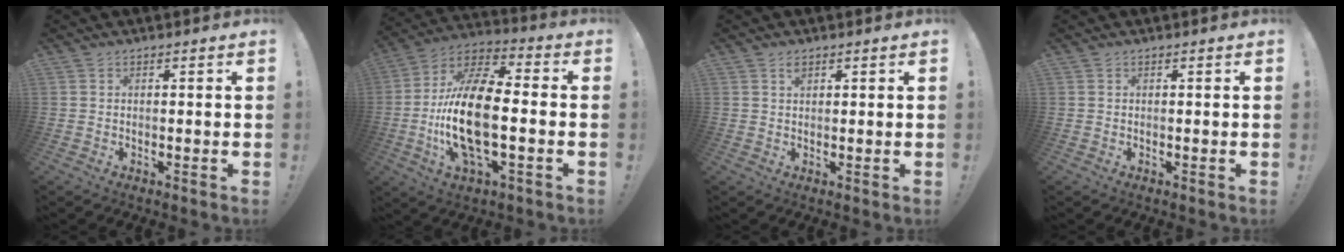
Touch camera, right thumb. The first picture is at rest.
{"total": 20.7, "force": [-3.1, 9.0, 18.4], "torque": [-0.366, 0.011, -0.052]}
{"total": 1.5, "force": [1.0, 0.8, 0.8], "torque": [-0.003, -0.006, 0.015]}
{"total": 0.0}